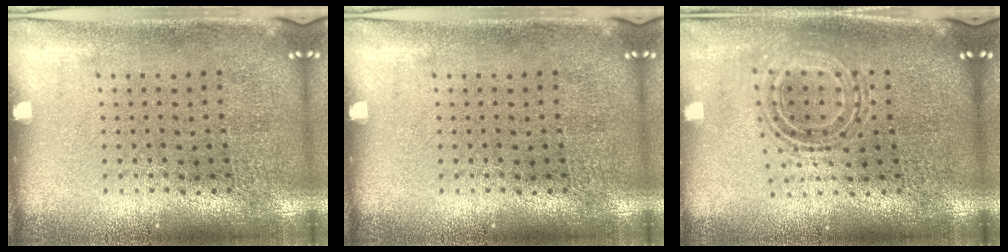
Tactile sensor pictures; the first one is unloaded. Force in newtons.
{"total": 0.0}
{"total": 0.9, "press": 0.8, "slide": 0.3}